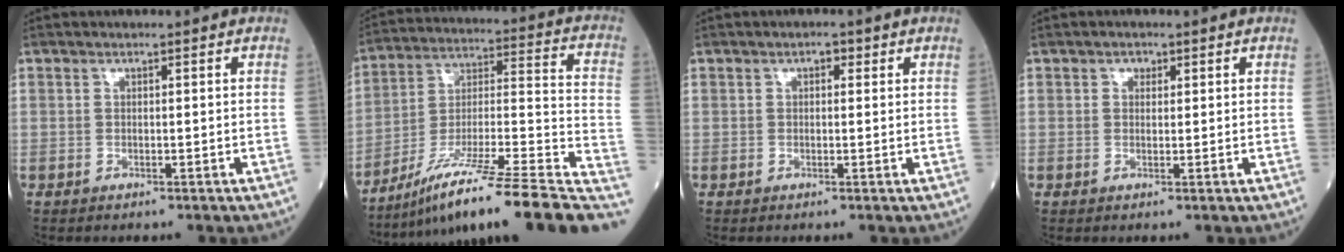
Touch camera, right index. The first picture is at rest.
{"total": 25.6, "force": [-19.1, 1.1, 17.1], "torque": [-0.197, 0.008, -0.308]}
{"total": 1.3, "force": [0.5, 0.7, 0.9], "torque": [-0.011, 0.006, 0.005]}
{"total": 1.1, "force": [0.5, 0.9, 0.5], "torque": [-0.005, 0.001, 0.005]}